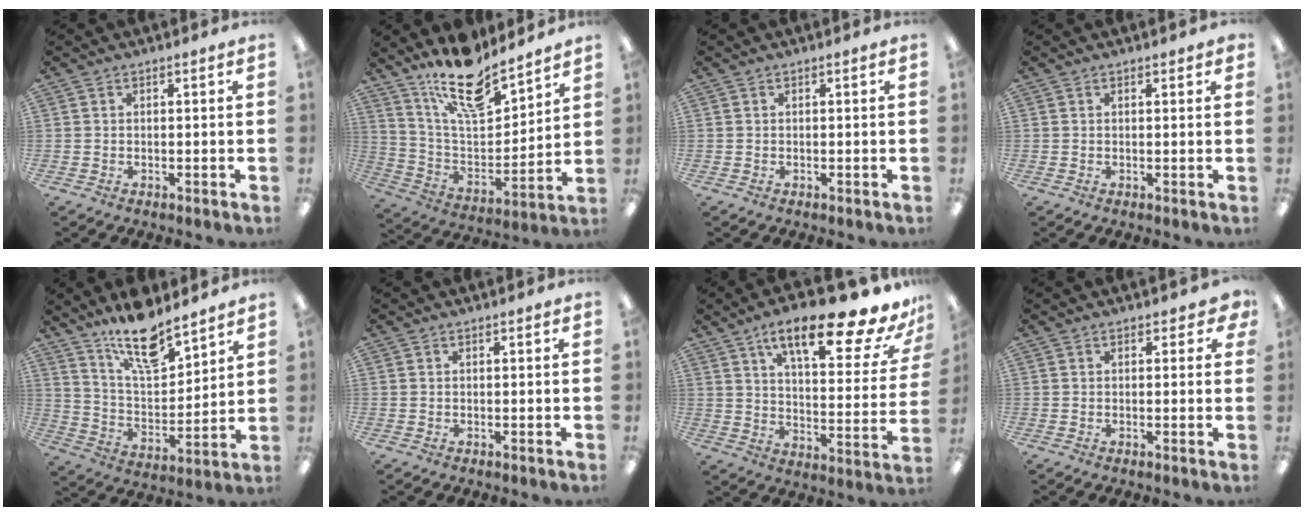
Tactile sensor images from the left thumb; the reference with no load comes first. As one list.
[{"total": 17.6, "force": [14.0, 5.8, 8.9], "torque": [-0.160, -0.088, 0.241]}, {"total": 0.0}, {"total": 0.7, "force": [0.6, 0.3, 0.3], "torque": [0.000, -0.002, 0.009]}, {"total": 15.5, "force": [12.5, 4.8, 7.9], "torque": [-0.141, -0.077, 0.218]}, {"total": 0.0}, {"total": 21.5, "force": [14.6, 5.6, 14.7], "torque": [-0.214, -0.096, 0.231]}, {"total": 1.8, "force": [1.1, 1.2, 0.9], "torque": [-0.003, -0.002, 0.016]}]